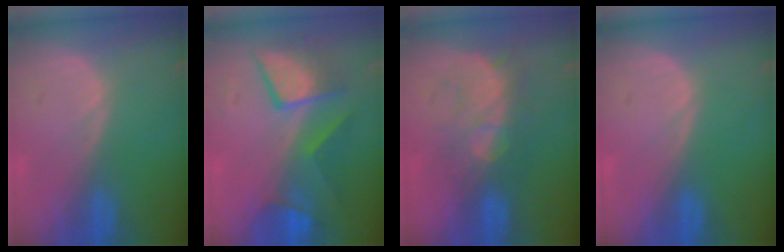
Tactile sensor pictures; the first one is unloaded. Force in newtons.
{"total": 8.3, "press": 8.3, "slide": 0.4}
{"total": 8.6, "press": 7.6, "slide": 4.0}
{"total": 0.0}